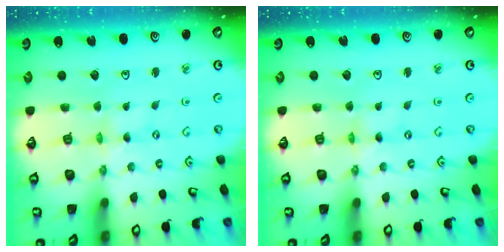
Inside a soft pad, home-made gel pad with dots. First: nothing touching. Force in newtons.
{"total": 0.8, "press": 0.7, "slide": 0.2}